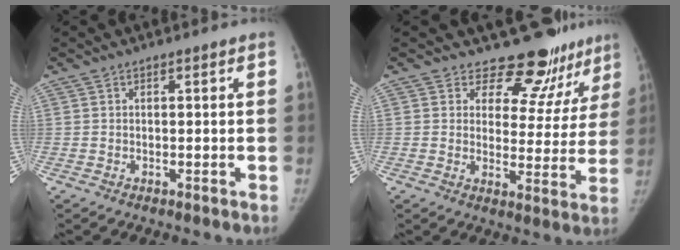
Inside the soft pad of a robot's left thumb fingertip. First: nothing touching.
{"total": 13.5, "force": [12.0, 6.0, 1.6], "torque": [0.040, -0.092, 0.132]}